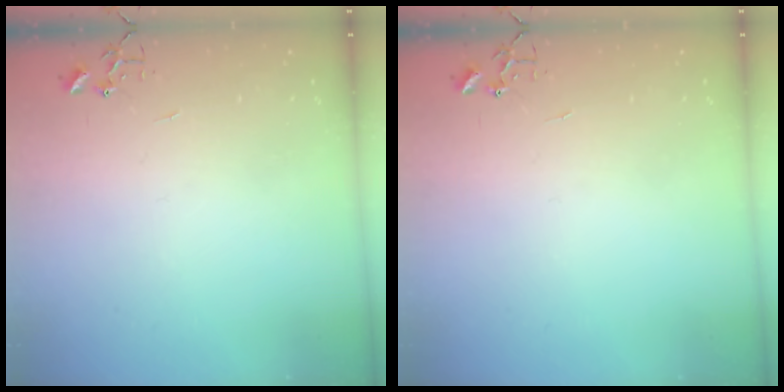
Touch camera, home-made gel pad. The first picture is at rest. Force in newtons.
{"total": 0.0}